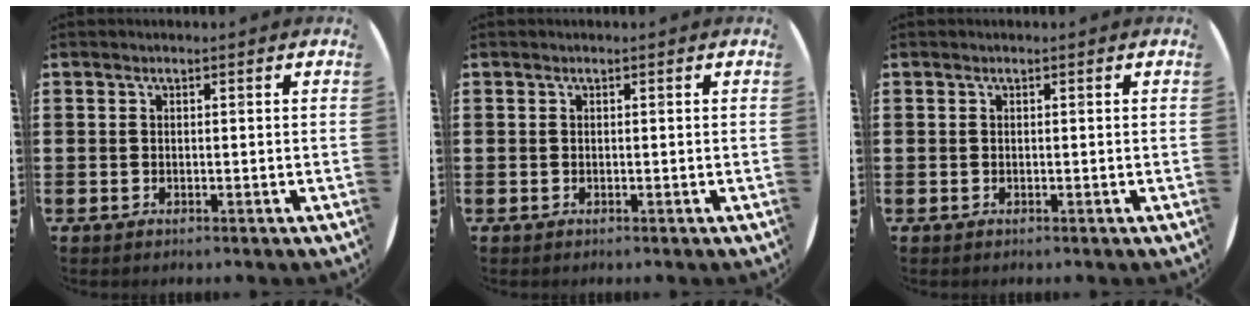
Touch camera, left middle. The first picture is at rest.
{"total": 0.0}
{"total": 0.0}